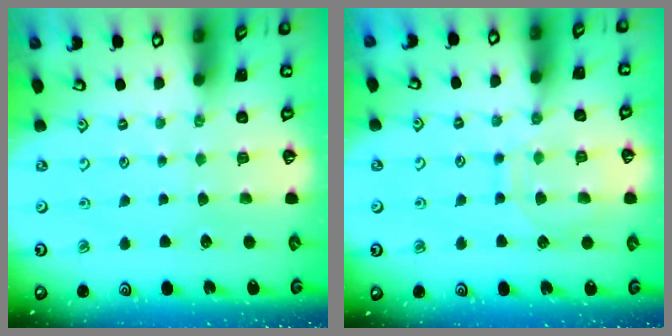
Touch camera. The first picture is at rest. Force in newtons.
{"total": 10.3, "press": 10.2, "slide": 1.0}